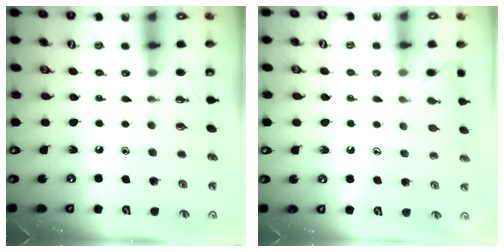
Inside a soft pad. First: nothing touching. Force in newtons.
{"total": 5.5, "press": 5.5, "slide": 0.5}